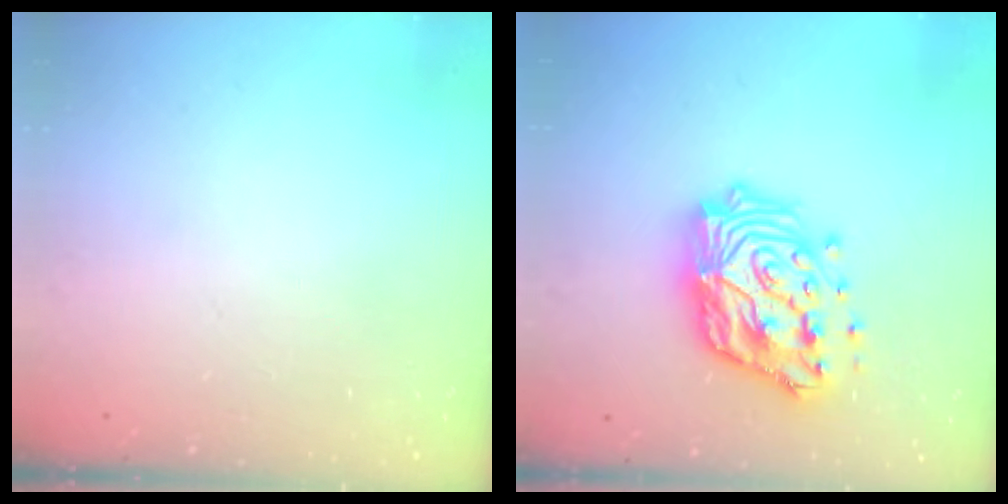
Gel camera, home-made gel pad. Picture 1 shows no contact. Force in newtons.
{"total": 19.2, "press": 19.1, "slide": 1.8}